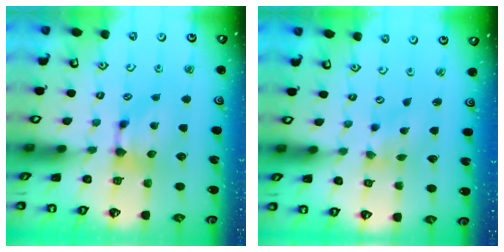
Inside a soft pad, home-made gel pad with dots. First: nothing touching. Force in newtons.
{"total": 1.7, "press": 1.3, "slide": 1.0}